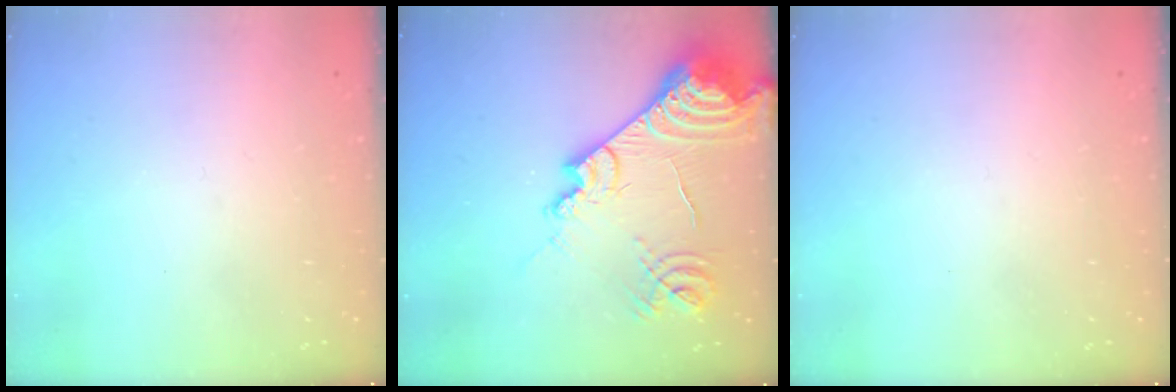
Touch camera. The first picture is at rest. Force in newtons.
{"total": 22.8, "press": 22.6, "slide": 2.5}
{"total": 0.0}